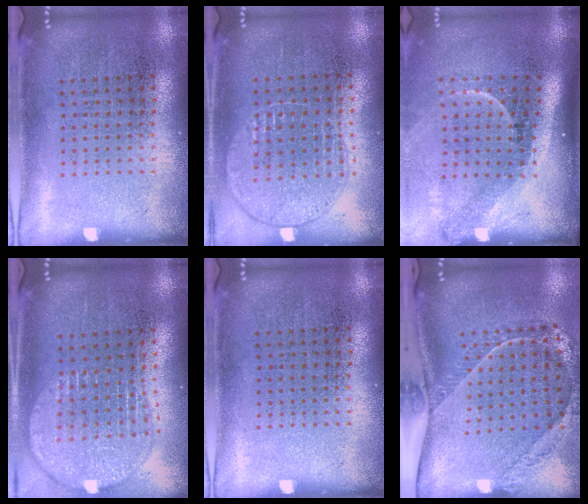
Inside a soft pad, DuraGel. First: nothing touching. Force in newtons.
{"total": 1.0, "press": 1.0, "slide": 0.3}
{"total": 2.2, "press": 1.5, "slide": 1.7}
{"total": 1.9, "press": 1.6, "slide": 1.0}
{"total": 0.0}
{"total": 2.4, "press": 1.7, "slide": 1.7}